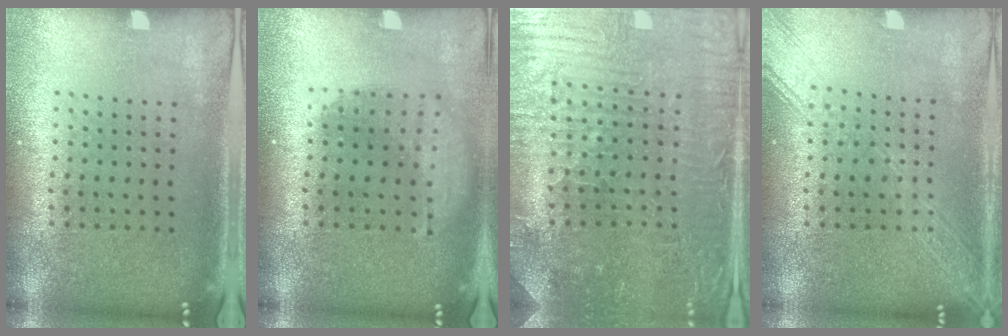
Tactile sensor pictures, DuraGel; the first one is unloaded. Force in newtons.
{"total": 1.6, "press": 1.2, "slide": 1.0}
{"total": 3.7, "press": 3.7, "slide": 0.4}
{"total": 2.0, "press": 2.0, "slide": 0.3}